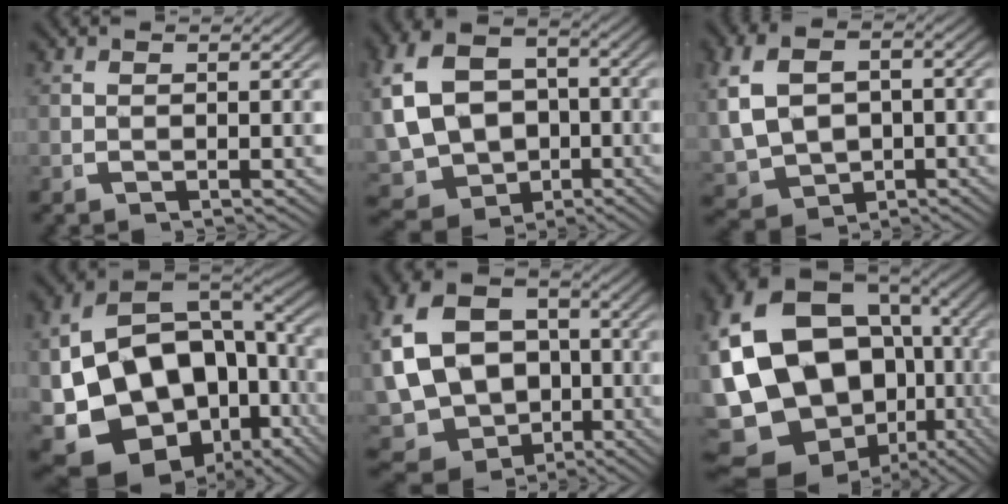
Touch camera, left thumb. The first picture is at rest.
{"total": 16.0, "force": [-3.2, 13.3, 8.2], "torque": [-0.189, -0.061, -0.036]}
{"total": 9.0, "force": [-0.7, 7.0, 5.6], "torque": [-0.122, -0.035, 0.008]}
{"total": 23.5, "force": [-5.6, 17.8, 14.2], "torque": [-0.322, -0.103, -0.049]}
{"total": 18.5, "force": [-3.8, 15.4, 9.5], "torque": [-0.231, -0.079, -0.041]}
{"total": 23.3, "force": [-2.8, 17.6, 14.9], "torque": [-0.351, -0.090, -0.013]}